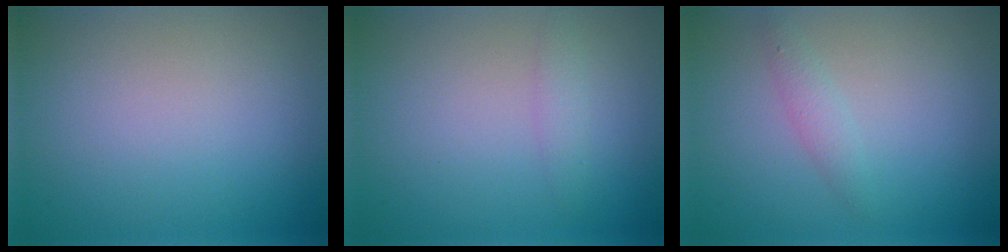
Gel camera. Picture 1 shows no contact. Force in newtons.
{"total": 1.3, "press": 1.3, "slide": 0.0}
{"total": 1.4, "press": 1.4, "slide": 0.0}